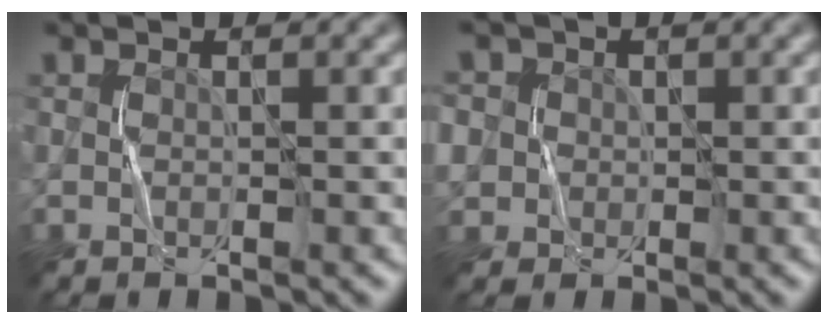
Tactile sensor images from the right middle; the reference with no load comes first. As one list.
[{"total": 5.3, "force": [1.8, 4.7, 1.7], "torque": [-0.047, 0.022, 0.013]}]